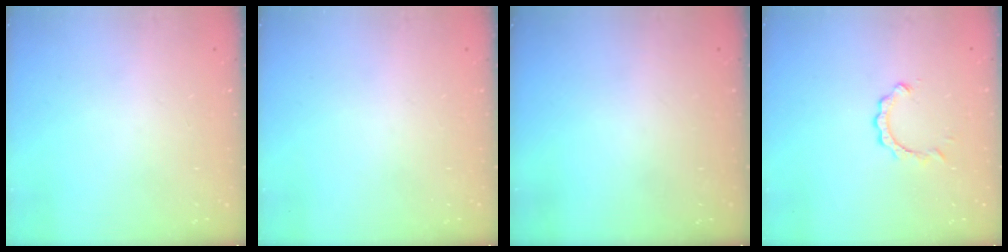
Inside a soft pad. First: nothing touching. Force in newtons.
{"total": 0.0}
{"total": 0.0}
{"total": 2.8, "press": 2.8, "slide": 0.4}